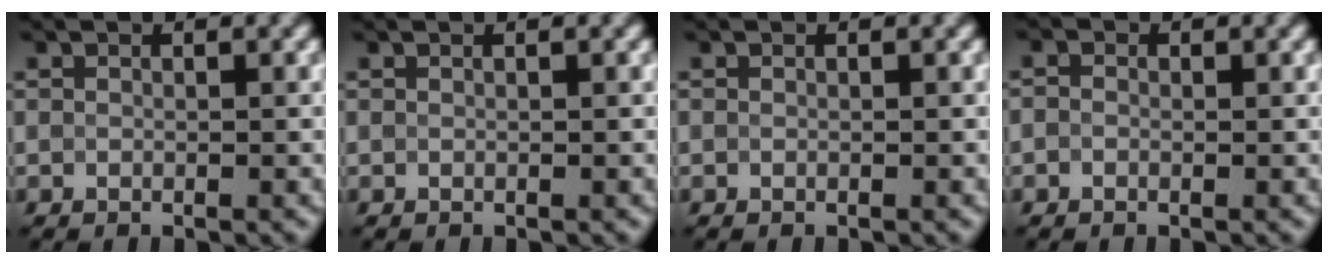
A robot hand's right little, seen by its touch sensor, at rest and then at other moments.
{"total": 0.0}
{"total": 0.0}
{"total": 0.7, "force": [-0.2, 0.6, 0.4], "torque": [-0.010, -0.001, -0.008]}